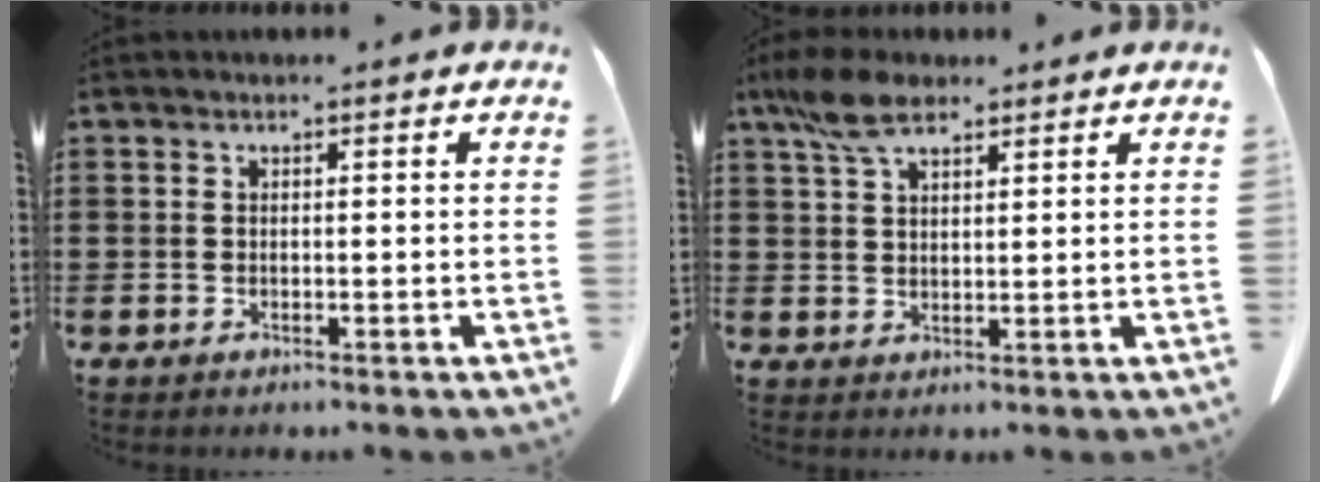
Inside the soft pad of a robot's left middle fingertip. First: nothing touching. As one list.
[{"total": 6.6, "force": [4.4, 2.6, 4.2], "torque": [-0.100, 0.000, 0.080]}]